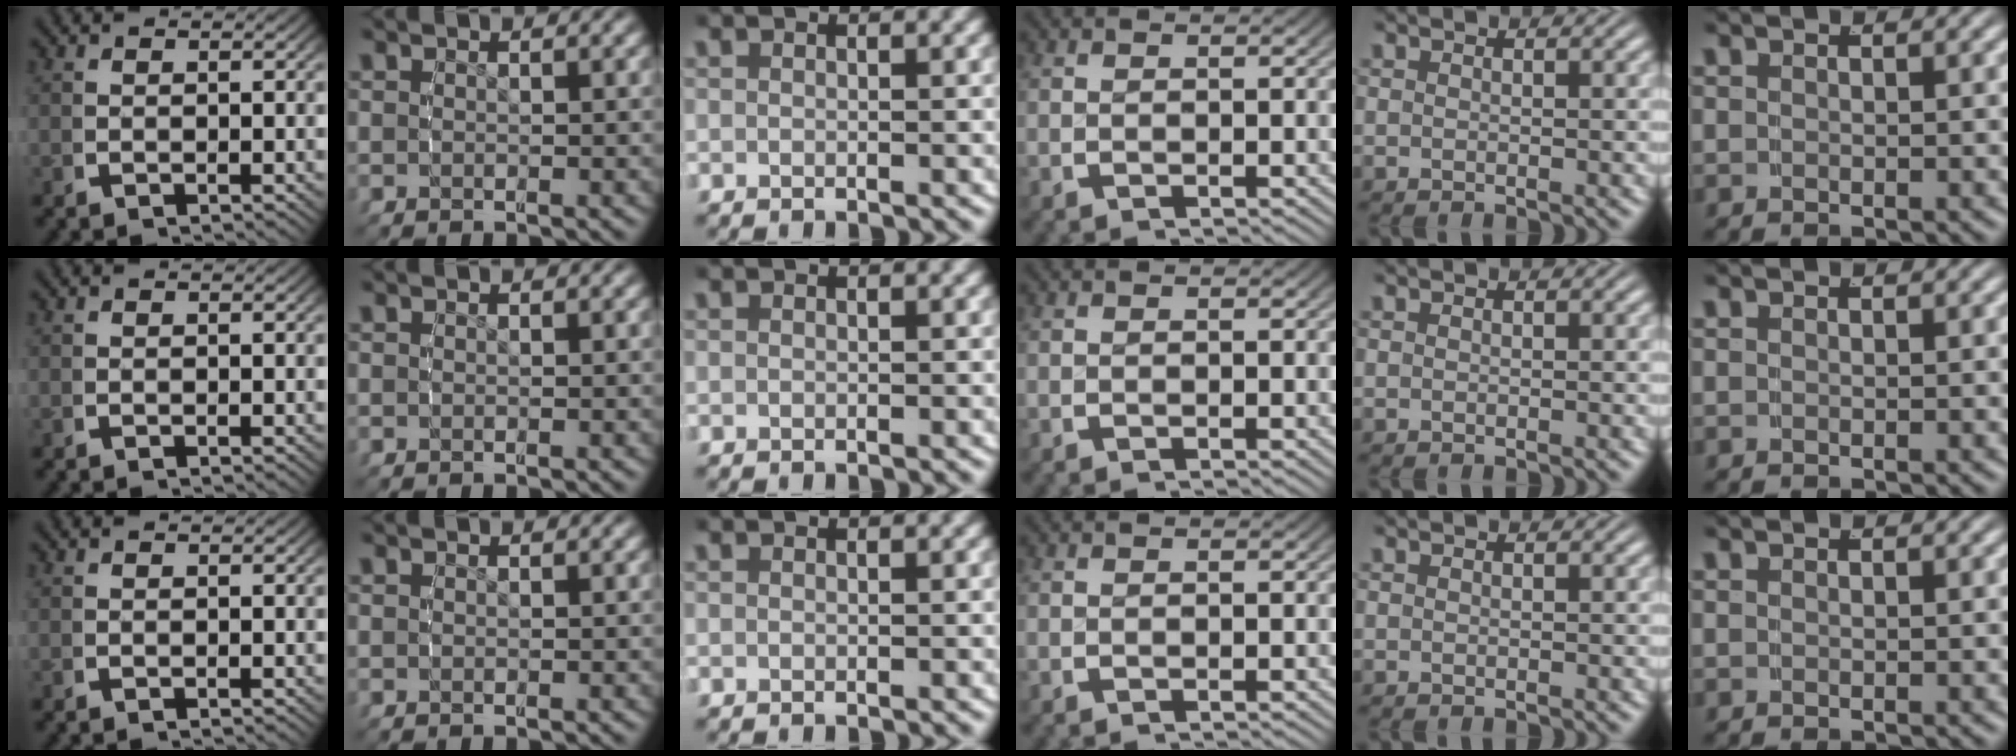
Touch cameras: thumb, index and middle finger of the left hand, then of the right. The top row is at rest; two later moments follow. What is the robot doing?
{"motion": "reach", "object": "coat"}